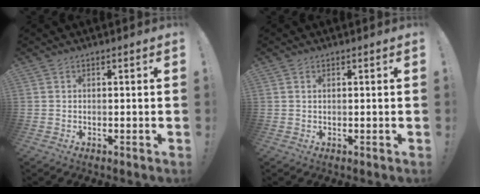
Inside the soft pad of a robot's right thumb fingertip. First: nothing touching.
{"total": 0.6, "force": [0.3, 0.6, 0.1], "torque": [0.004, -0.001, 0.006]}